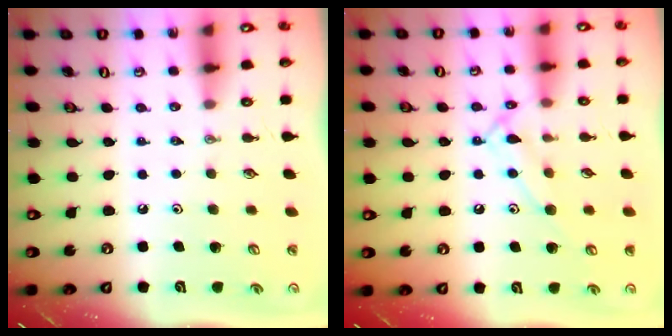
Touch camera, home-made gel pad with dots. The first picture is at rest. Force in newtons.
{"total": 11.5, "press": 11.5, "slide": 0.7}